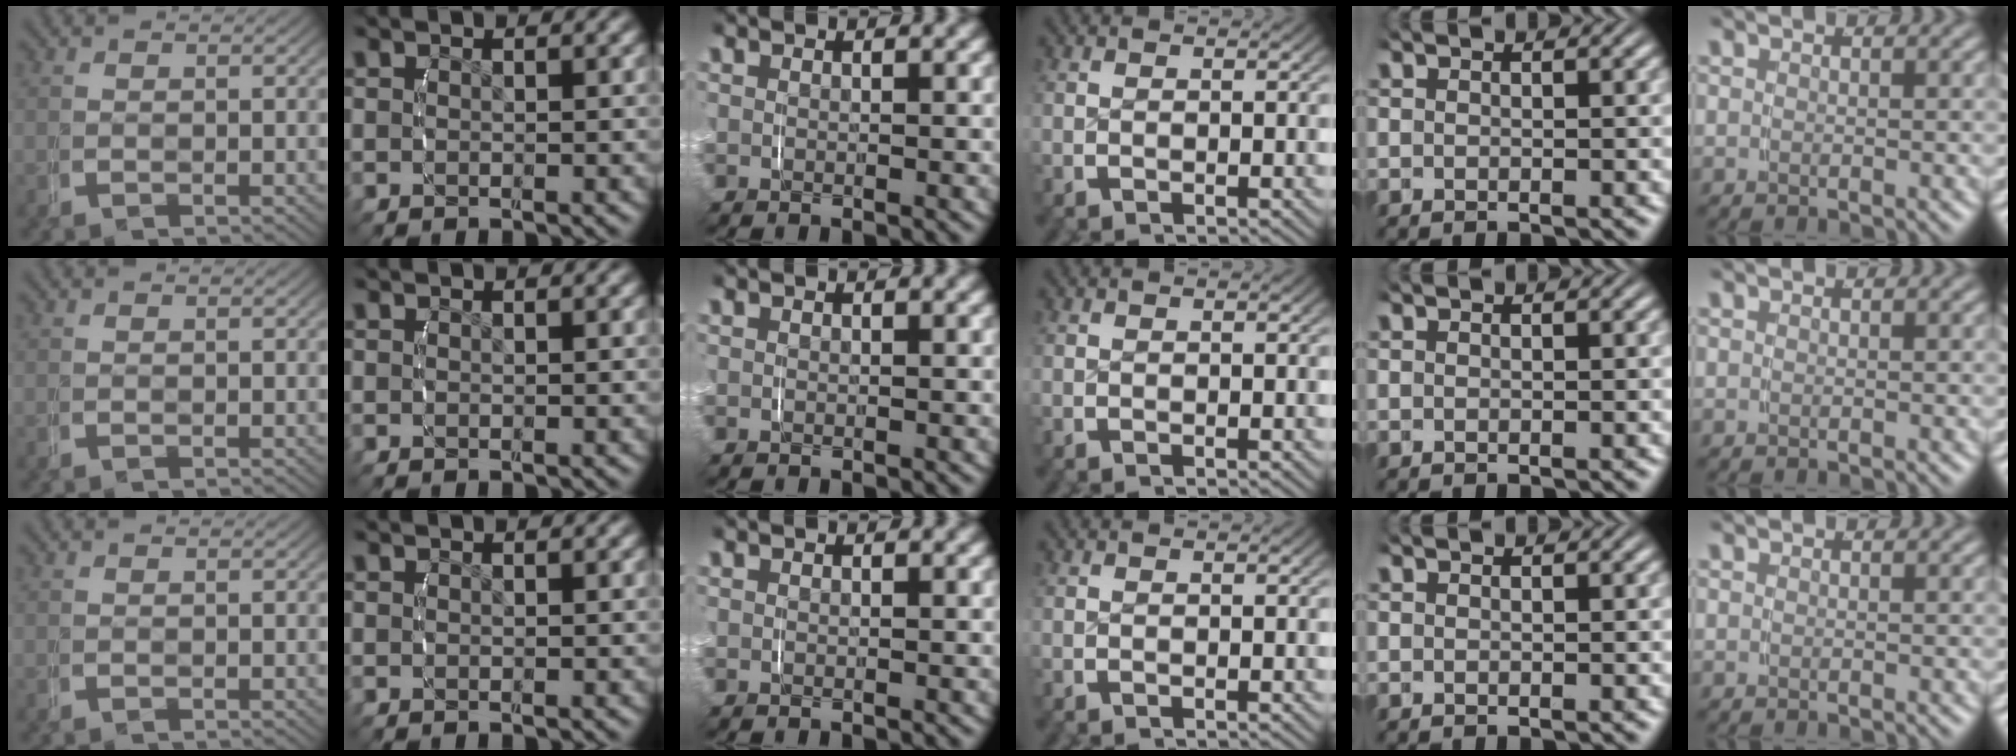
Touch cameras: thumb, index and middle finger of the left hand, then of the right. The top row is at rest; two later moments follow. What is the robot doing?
{"motion": "grasp_and_lifting", "object": "router"}